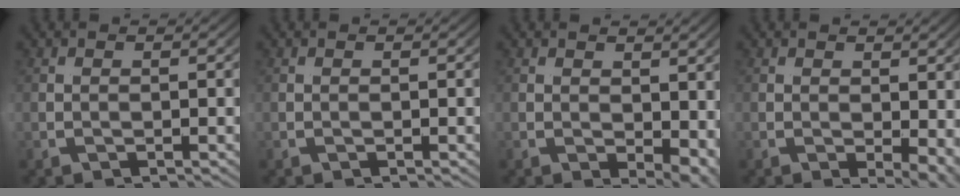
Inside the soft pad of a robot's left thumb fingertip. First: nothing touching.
{"total": 0.0}
{"total": 2.0, "force": [0.8, 0.2, 1.9], "torque": [-0.030, 0.005, 0.011]}
{"total": 1.9, "force": [0.5, 0.0, 1.9], "torque": [-0.028, 0.008, 0.003]}